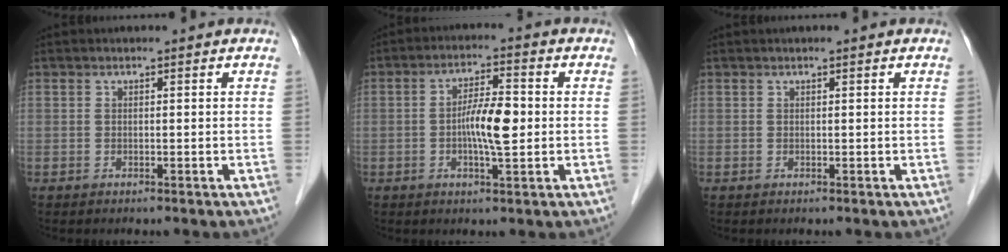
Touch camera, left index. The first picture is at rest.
{"total": 6.4, "force": [-0.6, 1.3, 6.2], "torque": [-0.116, 0.003, -0.013]}
{"total": 0.6, "force": [0.5, 0.0, 0.4], "torque": [-0.008, 0.010, 0.008]}